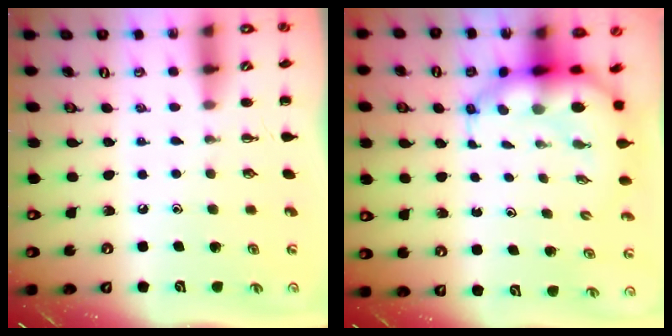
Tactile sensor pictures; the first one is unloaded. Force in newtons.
{"total": 8.5, "press": 7.9, "slide": 3.0}